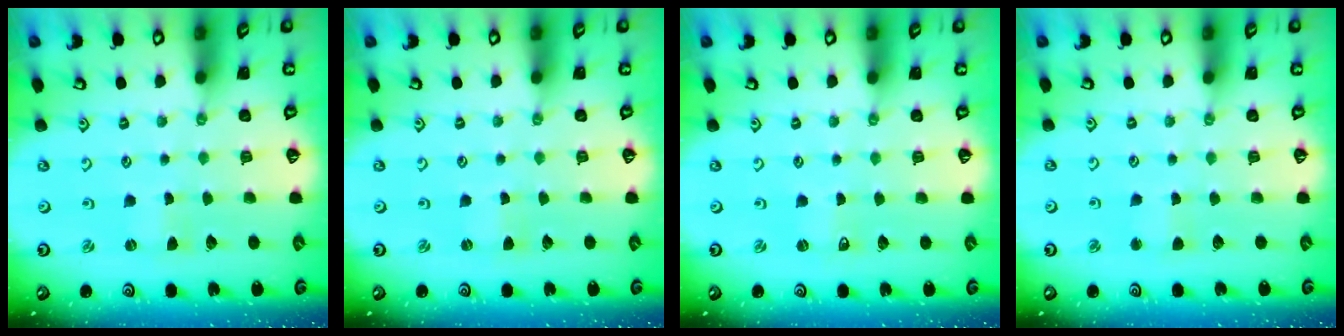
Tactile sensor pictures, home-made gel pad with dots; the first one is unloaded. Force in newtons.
{"total": 0.5, "press": 0.5, "slide": 0.1}
{"total": 0.0}
{"total": 2.5, "press": 2.5, "slide": 0.5}